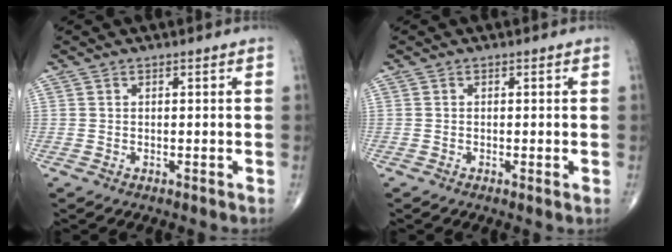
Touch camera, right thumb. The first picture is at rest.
{"total": 0.8, "force": [-0.2, 0.0, 0.8], "torque": [-0.020, -0.004, -0.007]}